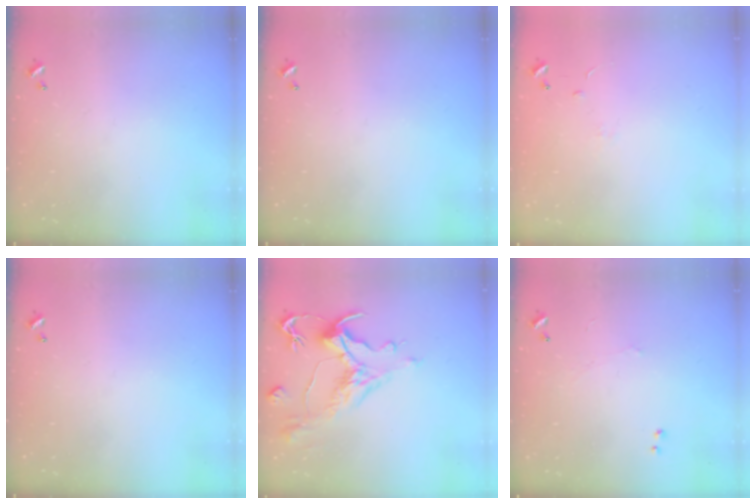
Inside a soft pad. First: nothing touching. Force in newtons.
{"total": 0.0}
{"total": 6.5, "press": 6.5, "slide": 0.6}
{"total": 0.0}
{"total": 1.8, "press": 1.1, "slide": 1.4}
{"total": 1.0, "press": 0.9, "slide": 0.5}